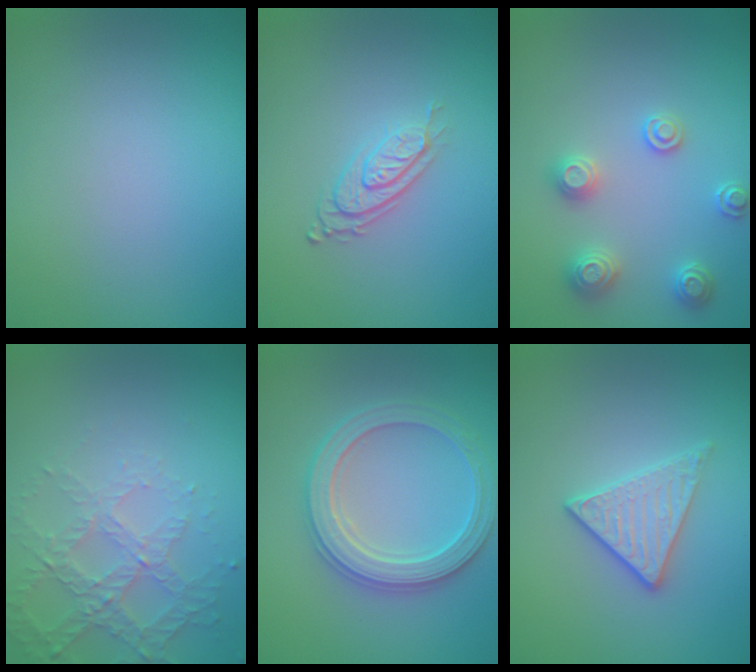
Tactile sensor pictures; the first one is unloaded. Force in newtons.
{"total": 2.9, "press": 2.0, "slide": 2.0}
{"total": 2.8, "press": 2.8, "slide": 0.5}
{"total": 4.2, "press": 3.0, "slide": 2.9}
{"total": 5.2, "press": 5.1, "slide": 0.8}
{"total": 2.8, "press": 2.6, "slide": 1.1}